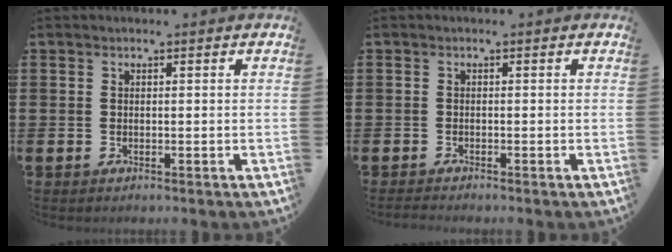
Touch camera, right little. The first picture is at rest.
{"total": 0.7, "force": [-0.6, 0.0, 0.3], "torque": [-0.004, -0.002, -0.012]}